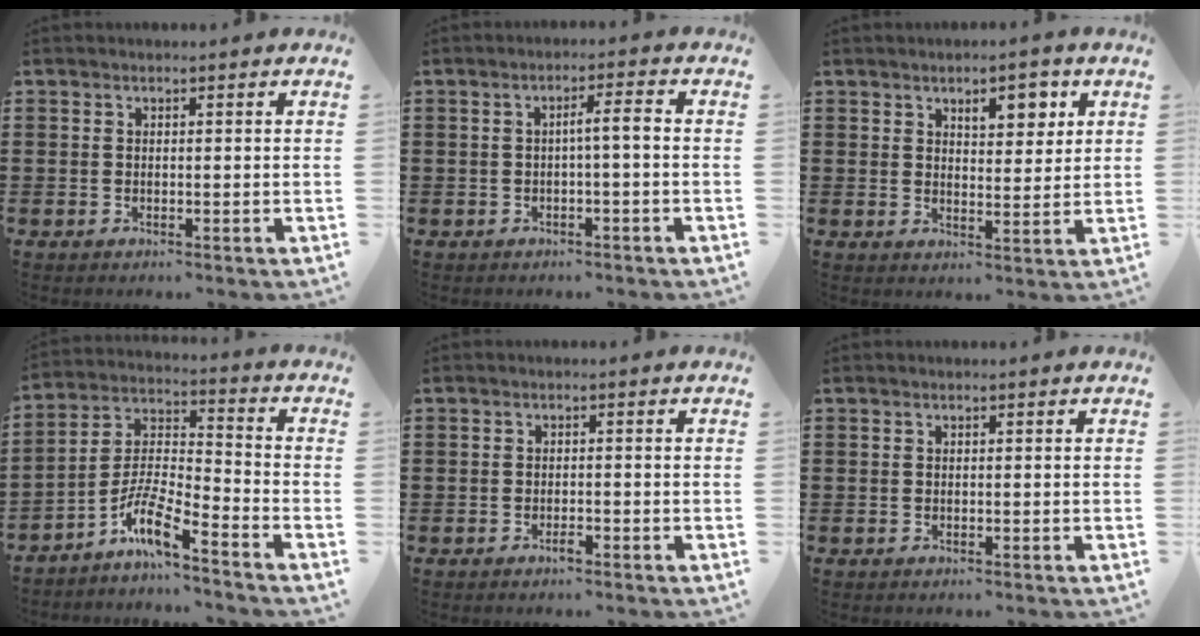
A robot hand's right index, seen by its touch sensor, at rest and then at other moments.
{"total": 2.7, "force": [-0.6, 0.0, 2.7], "torque": [-0.048, 0.000, -0.014]}
{"total": 5.0, "force": [2.7, 2.2, 3.6], "torque": [-0.045, -0.004, 0.040]}
{"total": 8.2, "force": [-6.2, 1.1, 5.3], "torque": [-0.122, -0.011, -0.123]}
{"total": 1.3, "force": [-0.9, 0.4, 0.9], "torque": [-0.020, -0.003, -0.016]}
{"total": 0.0}